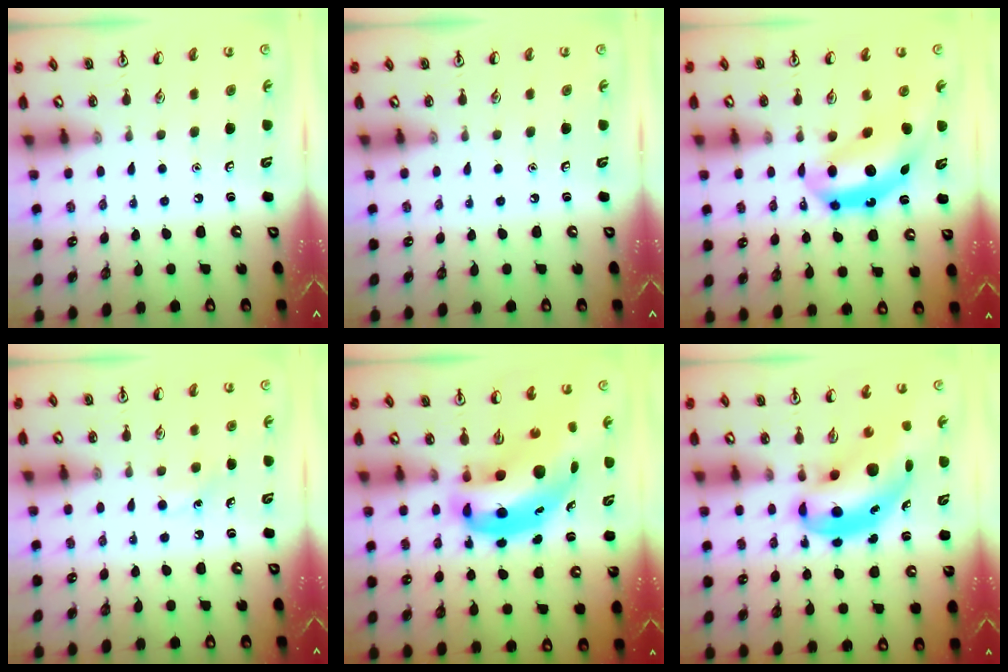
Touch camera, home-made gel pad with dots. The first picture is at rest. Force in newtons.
{"total": 0.0}
{"total": 11.5, "press": 10.9, "slide": 3.5}
{"total": 3.2, "press": 2.9, "slide": 1.1}
{"total": 10.9, "press": 10.4, "slide": 3.0}
{"total": 8.1, "press": 7.8, "slide": 2.0}